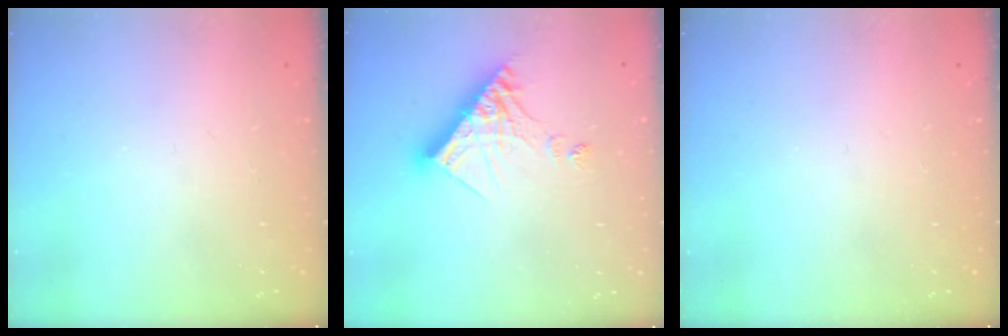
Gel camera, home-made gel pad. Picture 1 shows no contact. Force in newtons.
{"total": 12.7, "press": 12.6, "slide": 1.2}
{"total": 0.0}